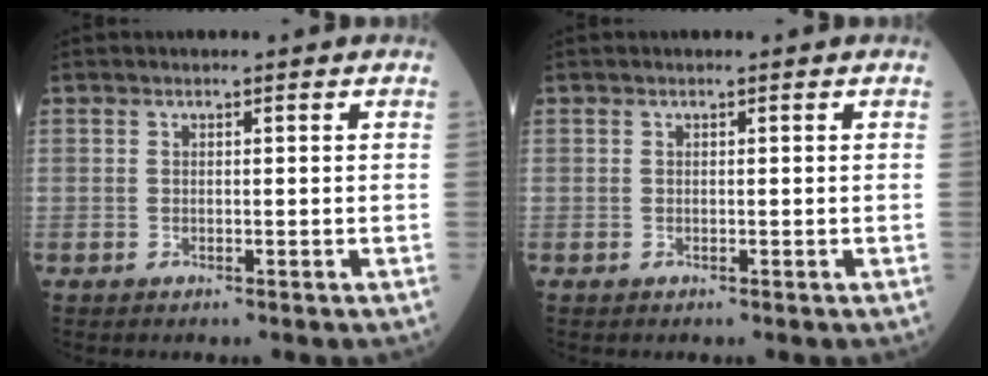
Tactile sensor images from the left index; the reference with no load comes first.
{"total": 0.0}